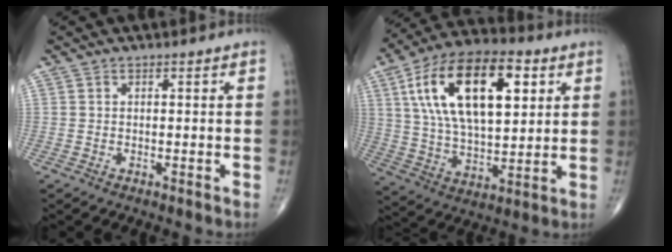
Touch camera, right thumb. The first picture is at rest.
{"total": 23.6, "force": [7.6, 11.5, 19.2], "torque": [-0.325, -0.006, 0.129]}